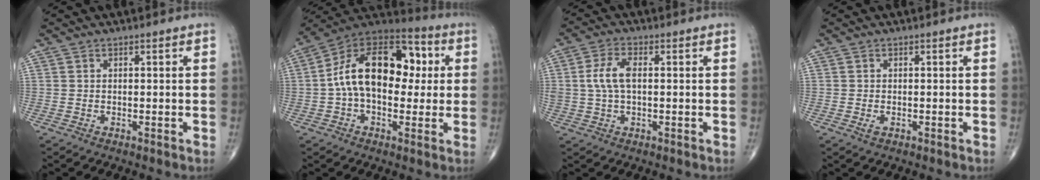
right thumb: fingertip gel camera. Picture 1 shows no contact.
{"total": 19.6, "force": [1.7, 12.0, 15.4], "torque": [-0.224, 0.044, 0.019]}
{"total": 5.8, "force": [0.6, 2.9, 5.0], "torque": [-0.113, 0.010, 0.009]}
{"total": 1.2, "force": [-0.4, 0.7, 0.9], "torque": [-0.018, 0.001, -0.005]}